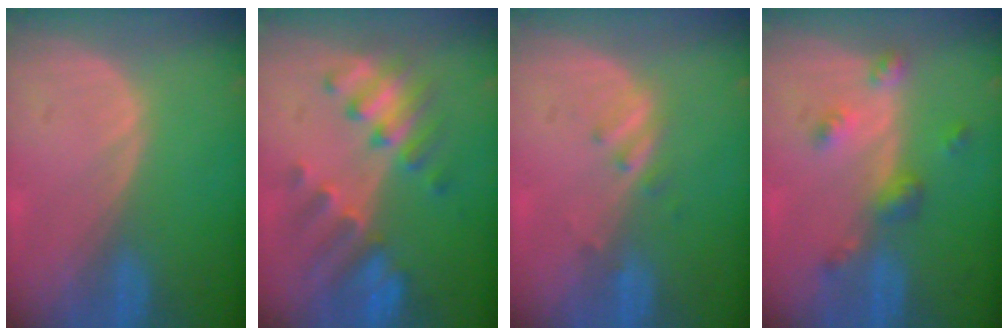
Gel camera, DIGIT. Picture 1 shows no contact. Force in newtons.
{"total": 7.8, "press": 7.7, "slide": 0.8}
{"total": 2.5, "press": 2.2, "slide": 1.2}
{"total": 4.8, "press": 4.3, "slide": 2.3}